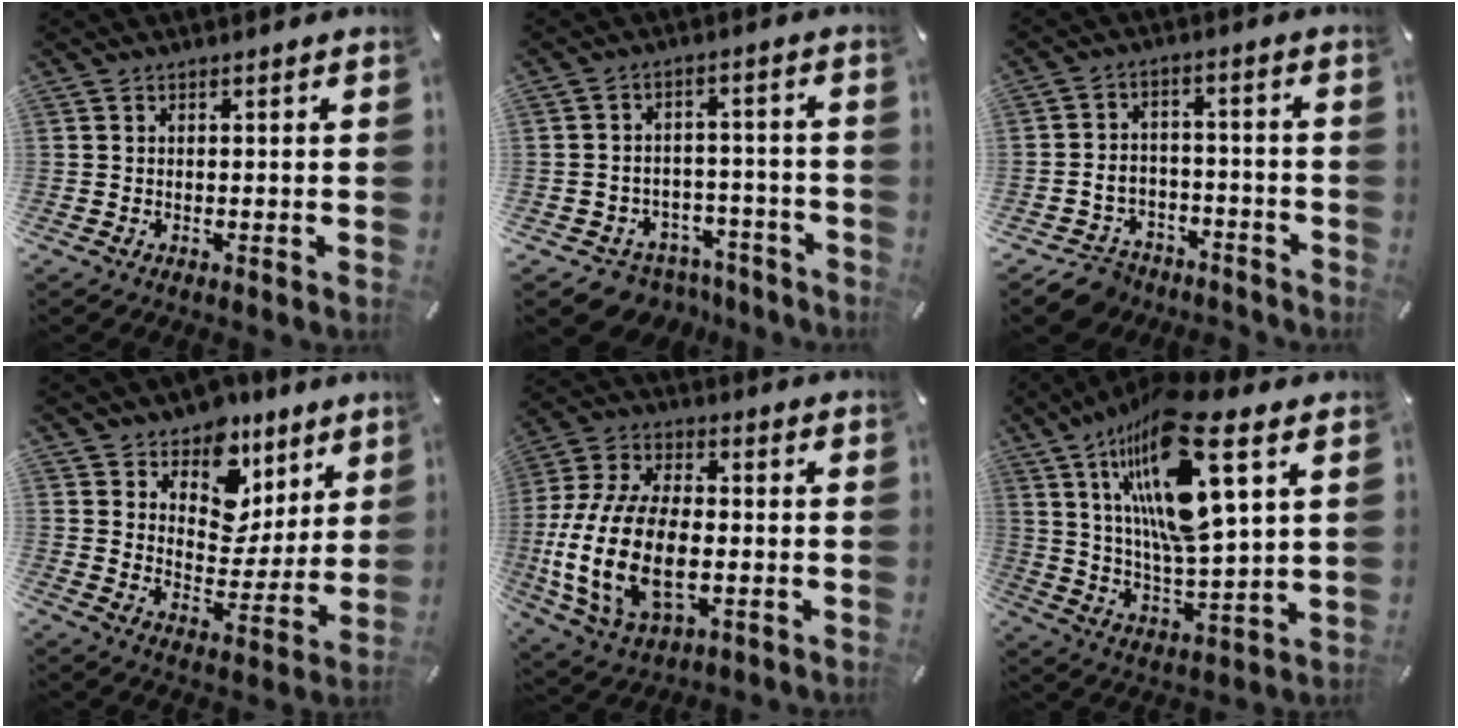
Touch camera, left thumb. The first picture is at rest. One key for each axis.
{"total": 5.3, "fx": -3.1, "fy": 4.1, "fz": 0.9, "tx": -0.016, "ty": 0.024, "tz": -0.056}
{"total": 6.9, "fx": -4.2, "fy": 5.1, "fz": 1.9, "tx": -0.041, "ty": 0.026, "tz": -0.079}
{"total": 11.1, "fx": 7.2, "fy": 8.0, "fz": 2.5, "tx": -0.034, "ty": -0.073, "tz": 0.135}
{"total": 19.3, "fx": -3.7, "fy": 11.8, "fz": 14.8, "tx": -0.326, "ty": -0.003, "tz": -0.062}
{"total": 21.7, "fx": 10.8, "fy": 5.6, "fz": 18.0, "tx": -0.365, "ty": -0.050, "tz": 0.162}